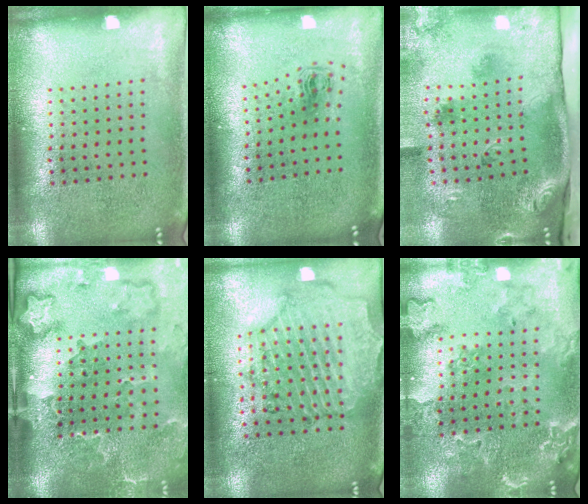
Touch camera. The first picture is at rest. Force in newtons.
{"total": 0.6, "press": 0.3, "slide": 0.6}
{"total": 3.4, "press": 2.1, "slide": 2.7}
{"total": 3.5, "press": 2.5, "slide": 2.4}
{"total": 1.6, "press": 1.5, "slide": 0.3}
{"total": 1.4, "press": 1.4, "slide": 0.3}